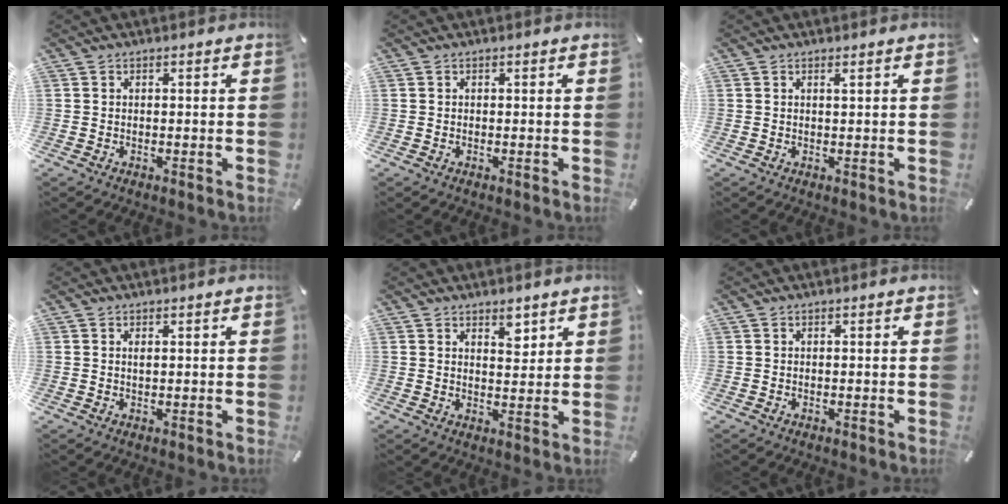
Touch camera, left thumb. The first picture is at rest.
{"total": 0.0}
{"total": 0.8, "force": [0.4, 0.0, 0.7], "torque": [-0.012, -0.002, 0.008]}
{"total": 0.8, "force": [0.3, 0.3, 0.7], "torque": [-0.015, 0.001, 0.004]}
{"total": 4.4, "force": [3.2, 2.3, 1.9], "torque": [-0.003, -0.025, 0.051]}
{"total": 0.0}